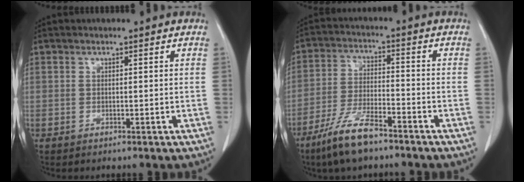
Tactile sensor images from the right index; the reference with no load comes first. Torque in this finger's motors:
{"motor_torque": [1.01, -0.97, 0.22, 0.14]}